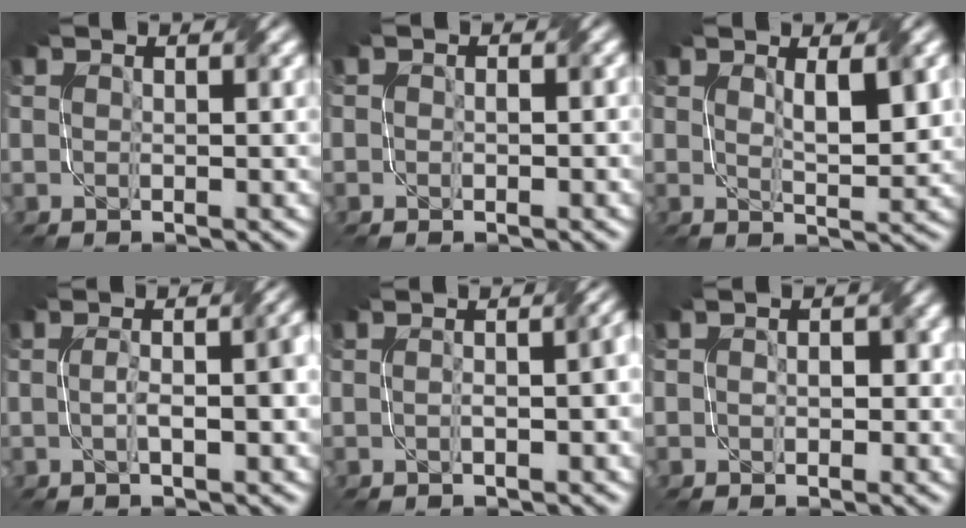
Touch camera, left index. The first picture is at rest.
{"total": 0.8, "force": [-0.1, 0.6, 0.6], "torque": [-0.008, -0.005, -0.004]}
{"total": 3.2, "force": [1.1, 0.9, 2.9], "torque": [-0.051, -0.005, 0.022]}
{"total": 3.6, "force": [-0.4, 1.0, 3.4], "torque": [-0.041, 0.012, -0.009]}
{"total": 3.1, "force": [-0.3, 1.2, 2.9], "torque": [-0.022, 0.012, -0.009]}
{"total": 1.7, "force": [0.1, 1.4, 1.0], "torque": [-0.008, 0.002, -0.002]}